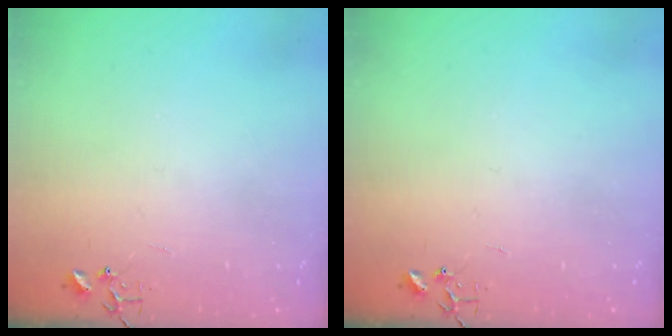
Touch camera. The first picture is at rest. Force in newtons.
{"total": 0.0}